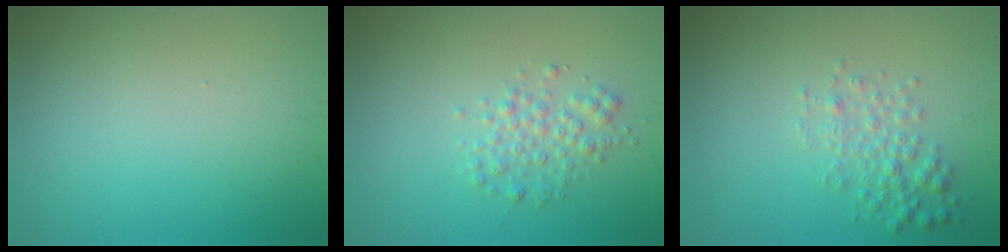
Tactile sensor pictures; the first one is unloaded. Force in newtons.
{"total": 2.2, "press": 2.2, "slide": 0.0}
{"total": 2.4, "press": 2.4, "slide": 0.1}